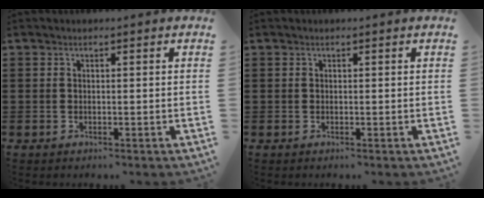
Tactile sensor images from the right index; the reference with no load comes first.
{"total": 0.0}